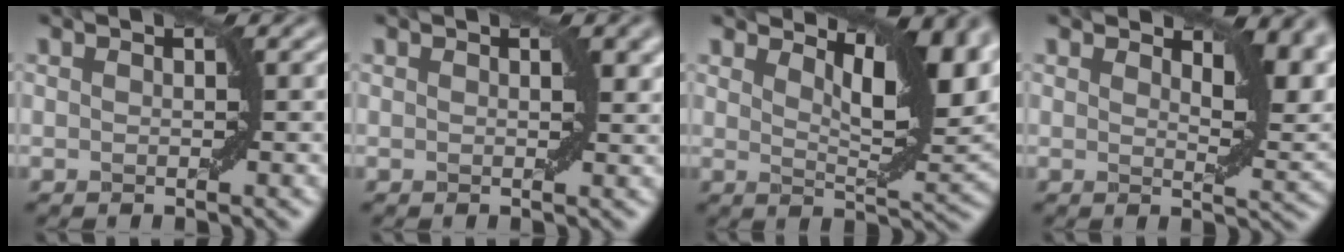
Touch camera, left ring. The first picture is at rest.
{"total": 1.3, "force": [0.6, 0.4, 1.1], "torque": [-0.008, -0.001, 0.011]}
{"total": 8.4, "force": [4.6, 2.5, 6.5], "torque": [-0.101, 0.005, 0.081]}
{"total": 5.0, "force": [3.0, 1.9, 3.5], "torque": [-0.044, -0.002, 0.043]}